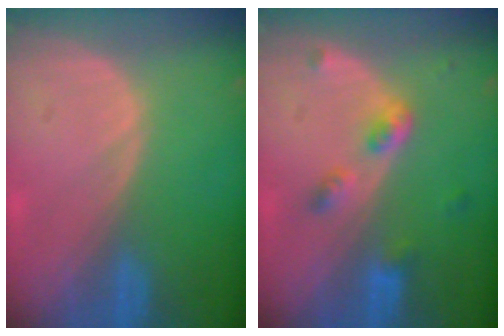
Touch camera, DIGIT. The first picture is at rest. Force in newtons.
{"total": 4.0, "press": 4.0, "slide": 0.4}